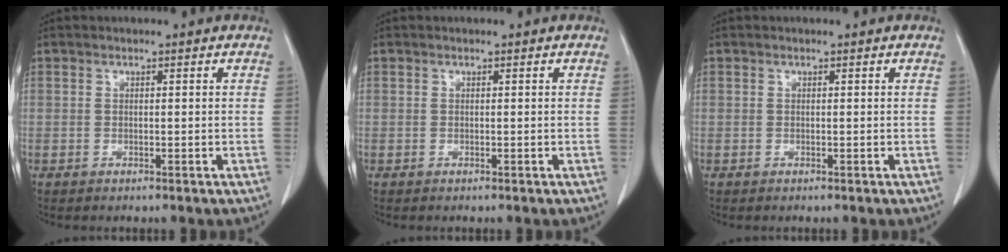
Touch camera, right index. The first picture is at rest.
{"total": 0.0}
{"total": 0.0}